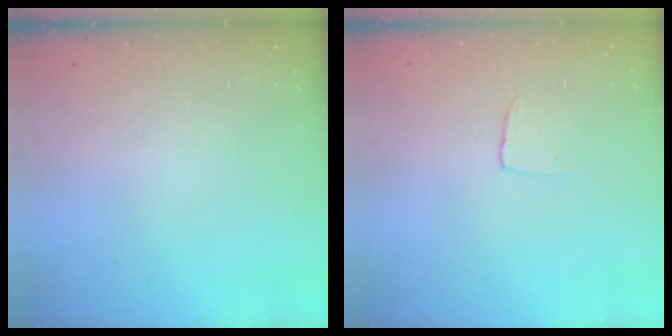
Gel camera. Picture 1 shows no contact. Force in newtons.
{"total": 3.7, "press": 3.7, "slide": 0.2}